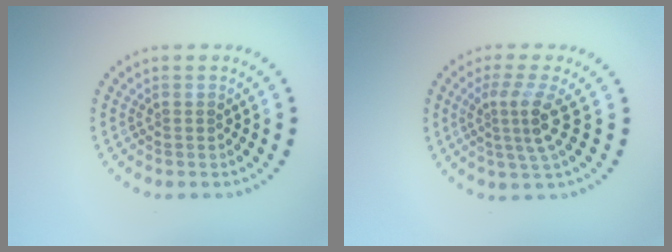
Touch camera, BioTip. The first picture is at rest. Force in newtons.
{"total": 3.2, "press": 2.3, "slide": 2.3}